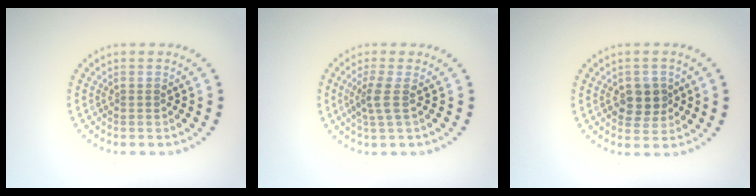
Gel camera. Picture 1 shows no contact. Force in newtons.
{"total": 1.9, "press": 1.4, "slide": 1.3}
{"total": 2.9, "press": 2.8, "slide": 0.7}